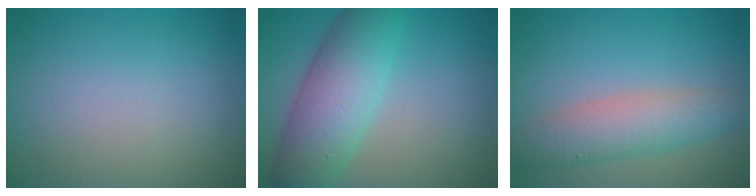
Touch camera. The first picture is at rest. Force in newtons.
{"total": 7.5, "press": 7.5, "slide": 0.1}
{"total": 4.9, "press": 4.9, "slide": 0.2}